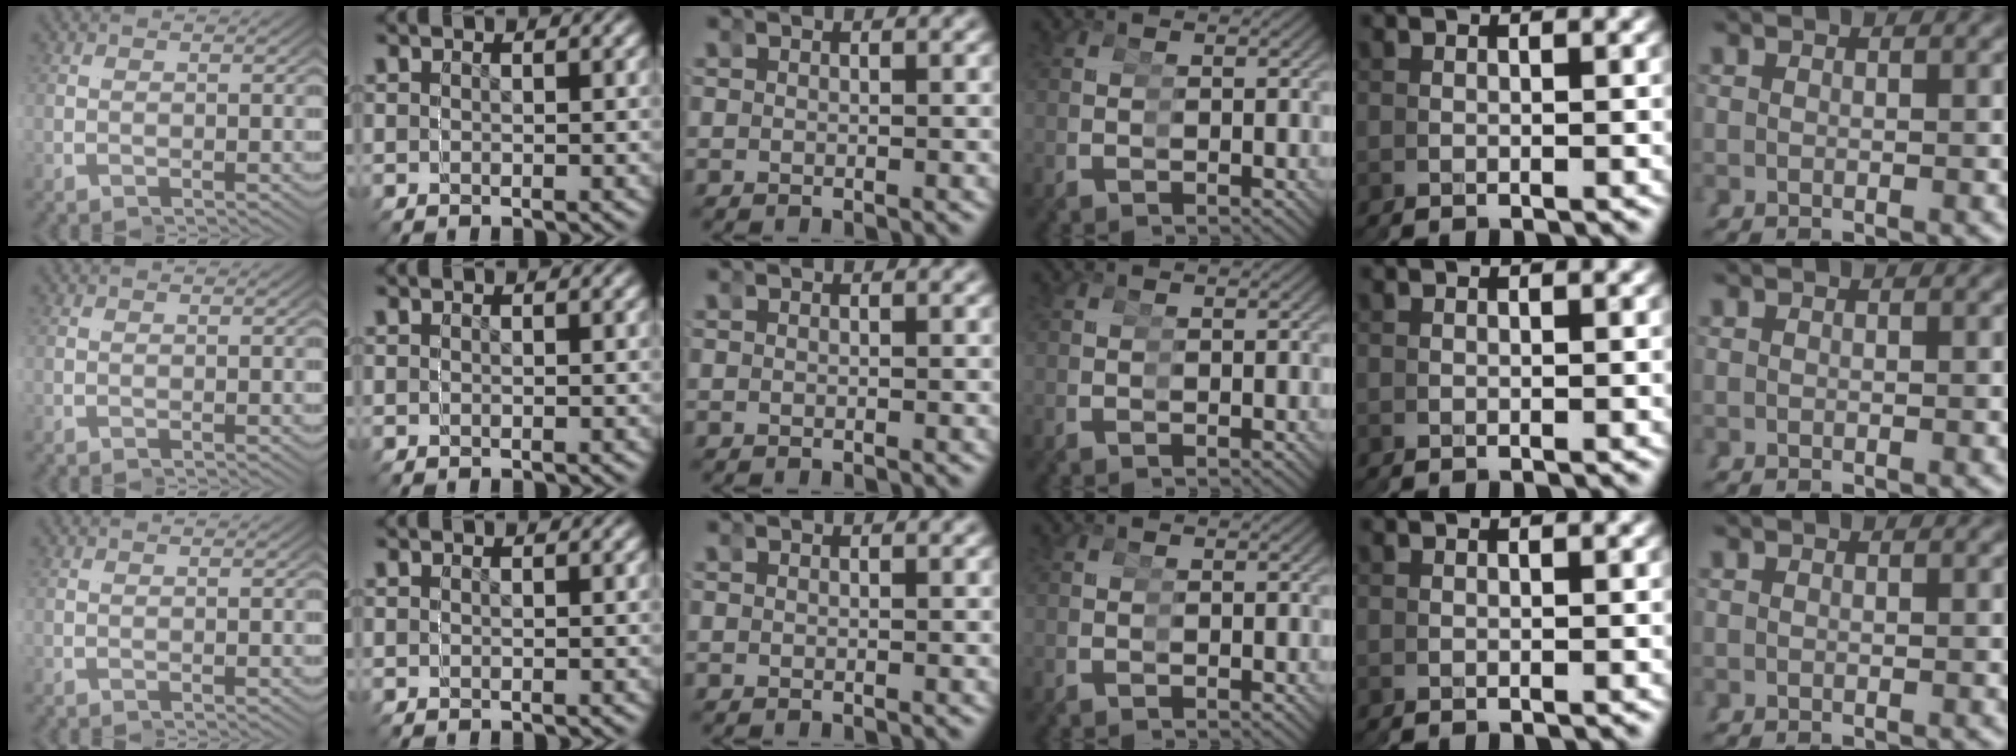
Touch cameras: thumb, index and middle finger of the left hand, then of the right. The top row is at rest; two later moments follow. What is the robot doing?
{"motion": "grasp_and_lifting", "object": "scissors"}